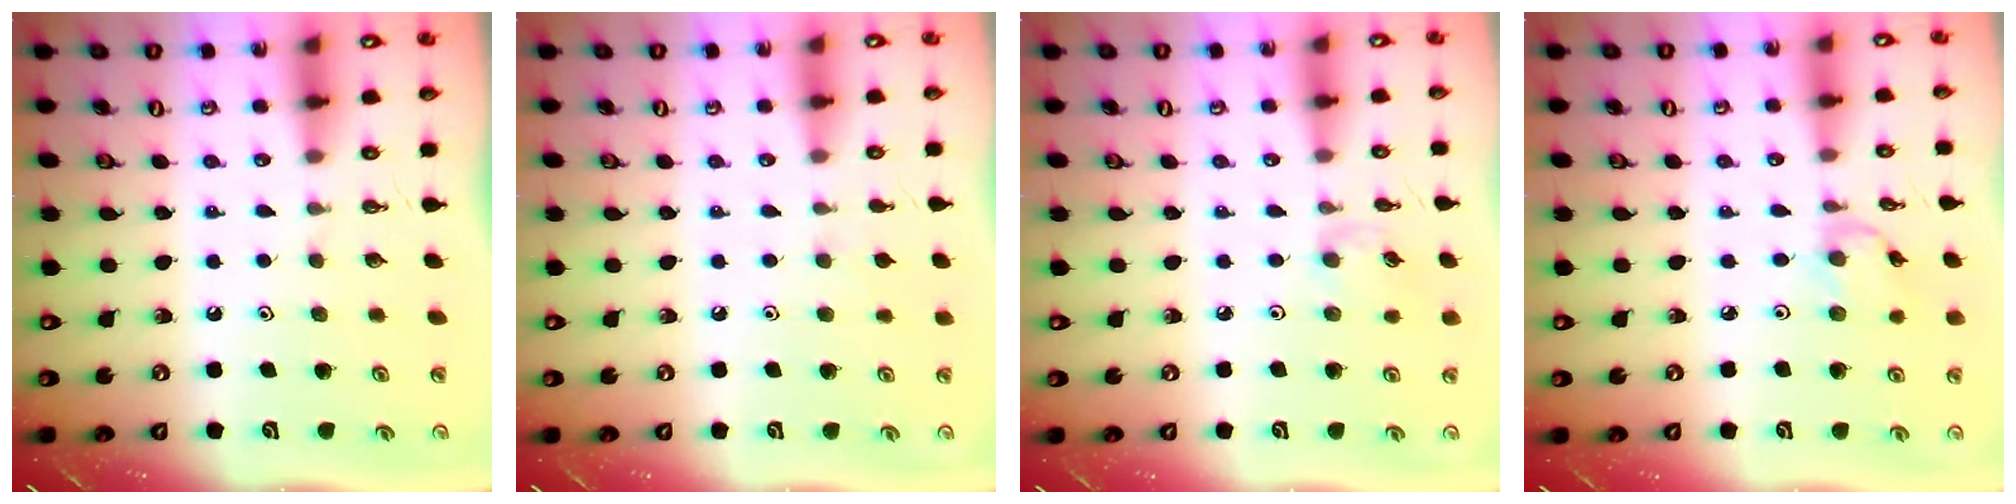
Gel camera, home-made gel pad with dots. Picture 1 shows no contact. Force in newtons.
{"total": 3.3, "press": 3.3, "slide": 0.6}
{"total": 3.6, "press": 3.6, "slide": 0.5}
{"total": 2.9, "press": 2.9, "slide": 0.3}